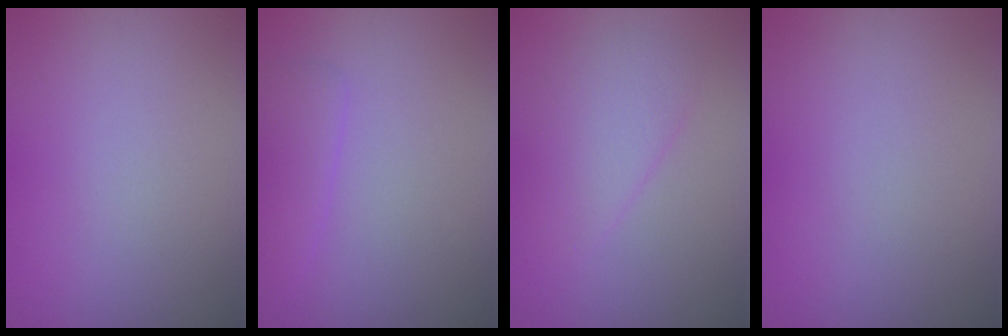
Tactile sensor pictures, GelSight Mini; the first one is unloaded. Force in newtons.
{"total": 2.2, "press": 2.2, "slide": 0.1}
{"total": 2.9, "press": 2.9, "slide": 0.2}
{"total": 0.0}